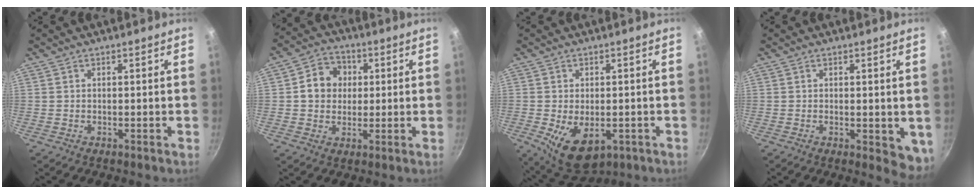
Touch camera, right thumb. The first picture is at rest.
{"total": 8.5, "force": [1.4, 7.5, 3.9], "torque": [-0.029, 0.009, 0.010]}
{"total": 10.1, "force": [-2.7, 6.0, 7.7], "torque": [-0.111, -0.011, -0.026]}
{"total": 5.5, "force": [-0.3, 2.4, 4.9], "torque": [-0.058, -0.014, -0.004]}